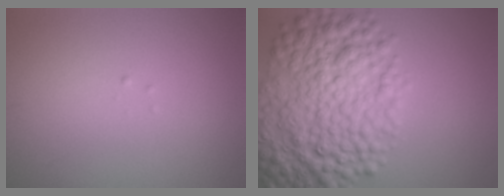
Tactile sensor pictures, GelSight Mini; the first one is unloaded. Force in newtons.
{"total": 9.5, "press": 9.5, "slide": 0.1}